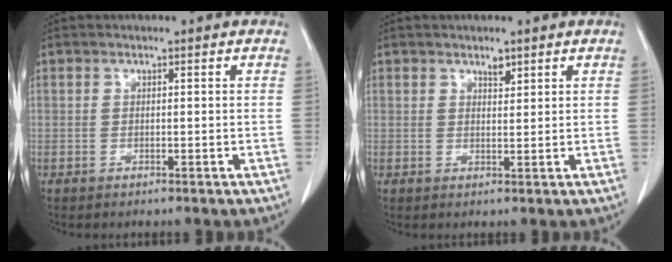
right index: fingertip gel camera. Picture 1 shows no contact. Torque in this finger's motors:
{"motor_torque": [0.02, 0.01, 0.00, 0.00]}